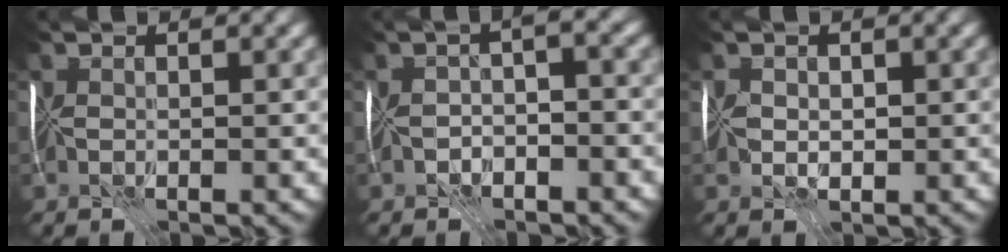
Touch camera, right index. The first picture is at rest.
{"total": 2.7, "force": [-1.8, 0.8, 1.9], "torque": [-0.028, 0.001, -0.038]}
{"total": 1.3, "force": [-0.1, 1.2, 0.6], "torque": [-0.016, -0.003, -0.006]}